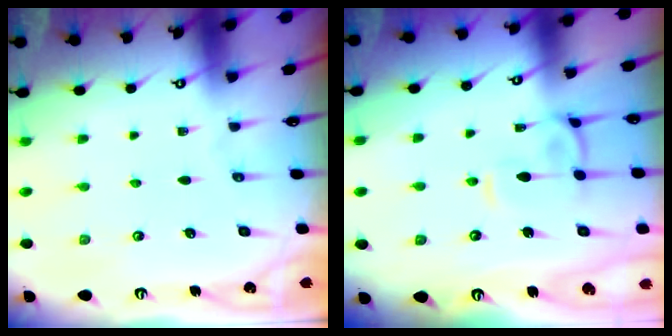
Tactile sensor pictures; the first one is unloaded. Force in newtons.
{"total": 1.1, "press": 0.9, "slide": 0.7}